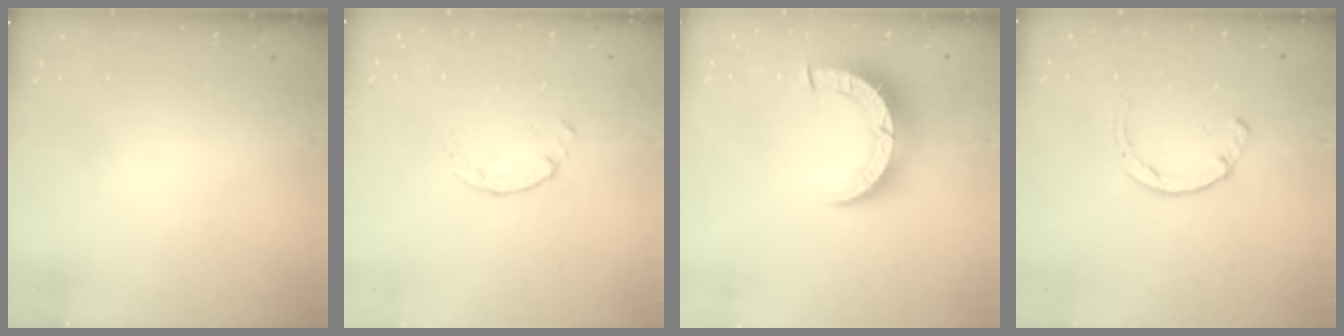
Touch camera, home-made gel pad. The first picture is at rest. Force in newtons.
{"total": 0.0}
{"total": 8.8, "press": 8.8, "slide": 1.1}
{"total": 2.3, "press": 2.3, "slide": 0.5}